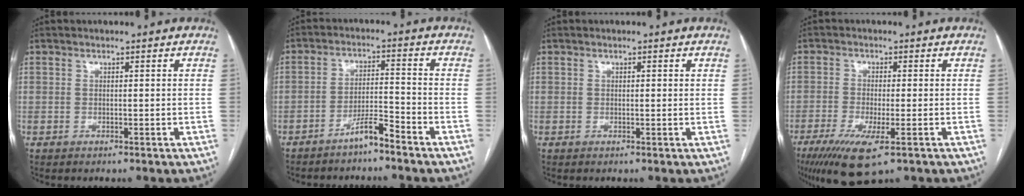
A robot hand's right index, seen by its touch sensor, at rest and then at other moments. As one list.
[{"total": 4.8, "force": [-3.9, 0.1, 2.8], "torque": [-0.050, 0.000, -0.073]}, {"total": 0.6, "force": [0.3, 0.1, 0.5], "torque": [-0.011, 0.000, 0.002]}, {"total": 9.1, "force": [-5.0, 1.8, 7.4], "torque": [-0.133, -0.026, -0.081]}]